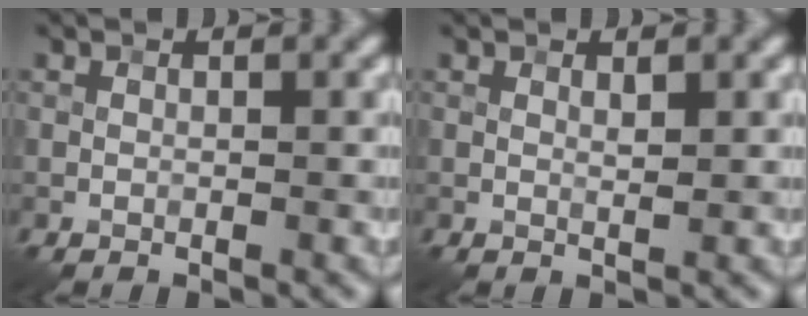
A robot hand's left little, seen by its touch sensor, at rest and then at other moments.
{"total": 0.8, "force": [0.4, 0.2, 0.6], "torque": [-0.014, -0.003, 0.008]}